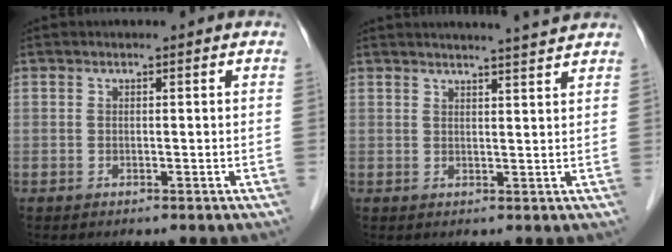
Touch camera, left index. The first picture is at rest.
{"total": 5.4, "force": [5.0, -0.9, 1.9], "torque": [-0.030, -0.002, 0.054]}